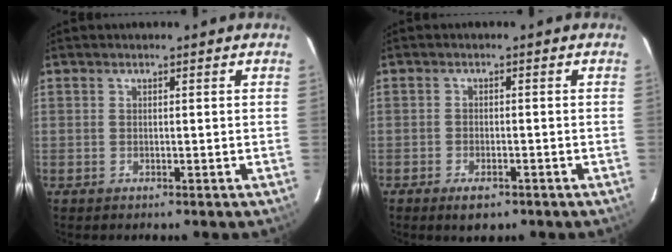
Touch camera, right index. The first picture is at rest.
{"total": 4.0, "force": [-2.6, 1.9, 2.4], "torque": [-0.056, -0.009, -0.042]}